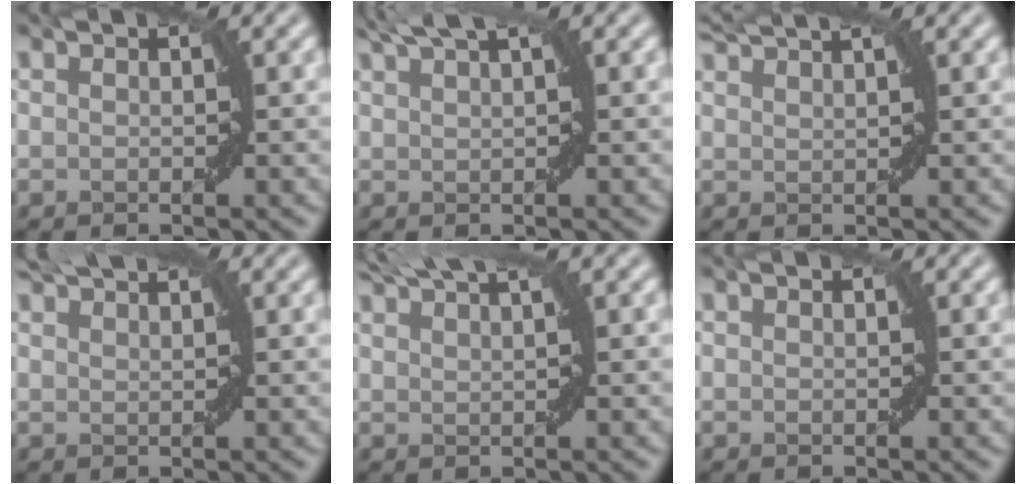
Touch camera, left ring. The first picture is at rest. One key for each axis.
{"total": 3.1, "fx": 2.3, "fy": 0.4, "fz": 1.9, "tx": -0.026, "ty": 0.008, "tz": 0.039}
{"total": 2.8, "fx": 2.5, "fy": 0.2, "fz": 1.3, "tx": -0.013, "ty": 0.009, "tz": 0.038}
{"total": 2.7, "fx": 2.4, "fy": 0.3, "fz": 1.2, "tx": -0.011, "ty": 0.007, "tz": 0.039}
{"total": 4.1, "fx": 3.3, "fy": 0.5, "fz": 2.4, "tx": -0.033, "ty": 0.014, "tz": 0.049}
{"total": 0.0}